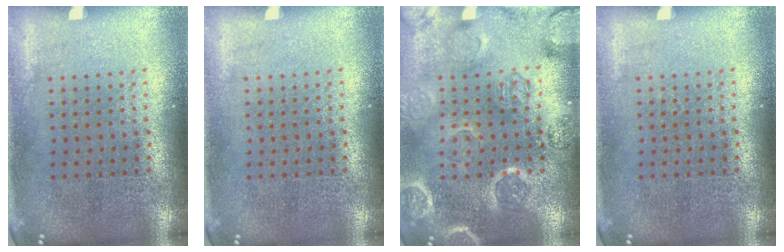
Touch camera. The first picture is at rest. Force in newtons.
{"total": 0.0}
{"total": 3.3, "press": 3.2, "slide": 0.9}
{"total": 0.0}